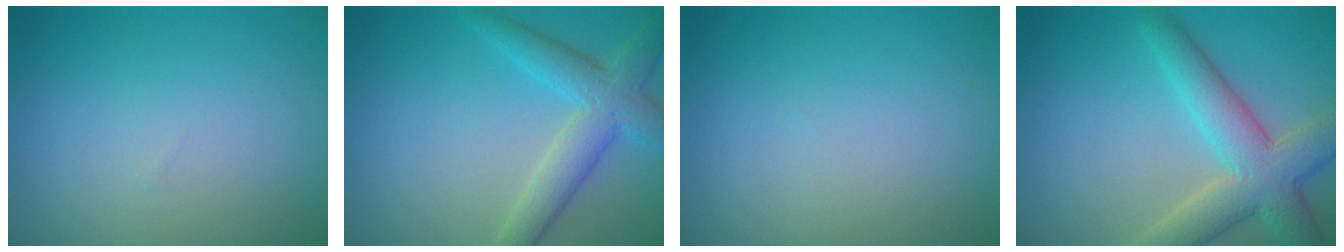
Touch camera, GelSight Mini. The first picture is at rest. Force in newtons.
{"total": 4.5, "press": 4.5, "slide": 0.1}
{"total": 0.0}
{"total": 6.2, "press": 6.2, "slide": 0.4}